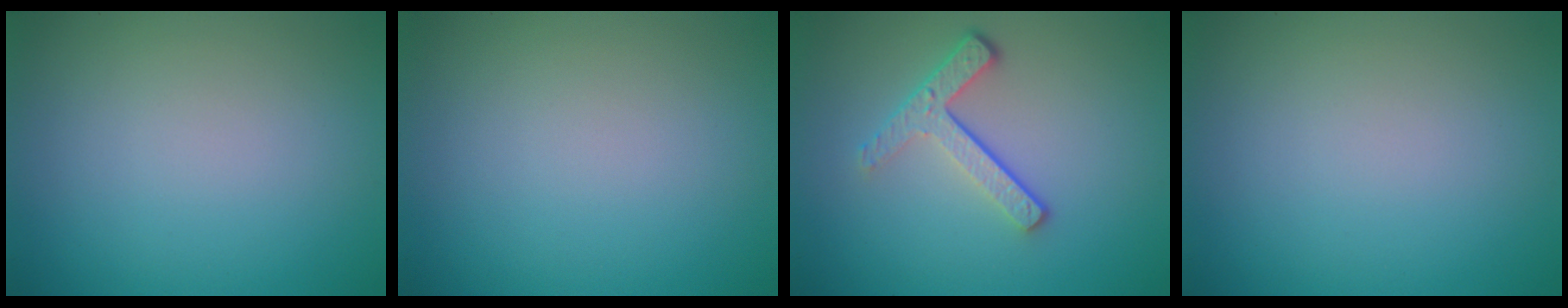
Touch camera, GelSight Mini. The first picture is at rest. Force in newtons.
{"total": 0.0}
{"total": 3.5, "press": 2.5, "slide": 2.5}
{"total": 0.0}